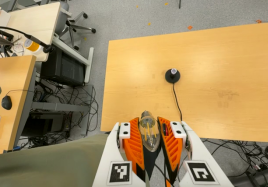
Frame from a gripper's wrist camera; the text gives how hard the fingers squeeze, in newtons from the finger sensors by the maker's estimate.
{"total": 21.5, "left": 24.3, "right": 18.7}